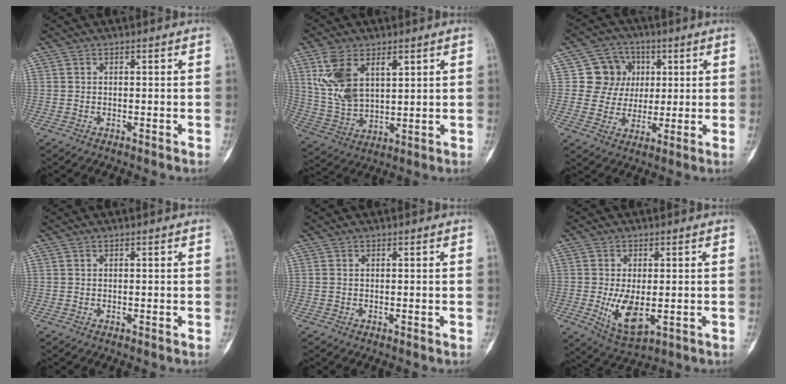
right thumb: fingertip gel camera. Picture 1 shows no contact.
{"total": 12.2, "force": [4.8, 7.0, 8.7], "torque": [-0.166, -0.012, 0.107]}
{"total": 9.4, "force": [2.3, 8.8, 2.3], "torque": [0.010, 0.003, 0.036]}
{"total": 0.0}
{"total": 0.0}
{"total": 8.1, "force": [-1.3, 4.0, 6.9], "torque": [-0.119, -0.018, -0.012]}